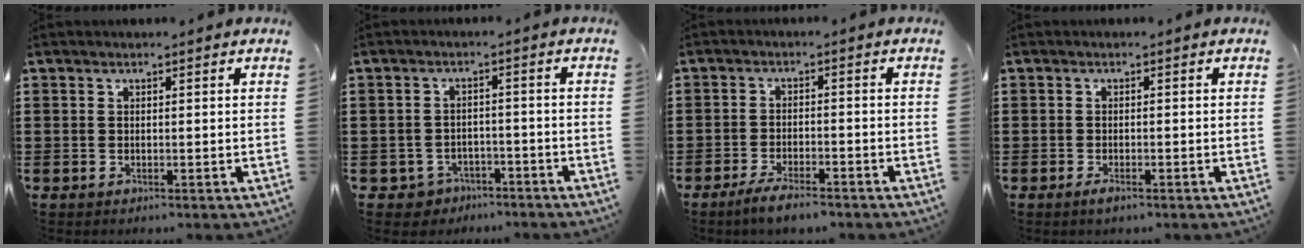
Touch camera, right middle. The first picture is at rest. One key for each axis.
{"total": 2.8, "fx": -2.5, "fy": 1.2, "fz": -0.1, "tx": -0.009, "ty": 0.003, "tz": -0.056}
{"total": 3.9, "fx": -3.4, "fy": 0.6, "fz": 1.8, "tx": -0.037, "ty": 0.002, "tz": -0.067}
{"total": 1.2, "fx": -0.8, "fy": 0.4, "fz": 0.8, "tx": -0.016, "ty": -0.003, "tz": -0.016}